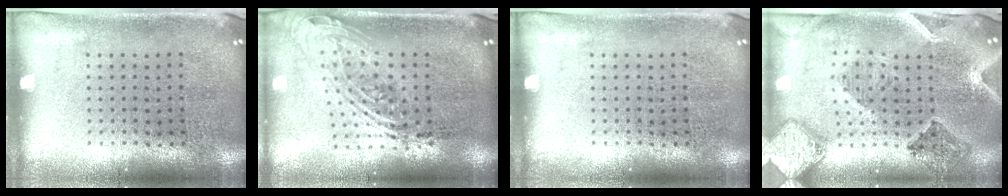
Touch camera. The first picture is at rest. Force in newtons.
{"total": 2.1, "press": 1.5, "slide": 1.4}
{"total": 0.0}
{"total": 1.8, "press": 1.7, "slide": 0.4}